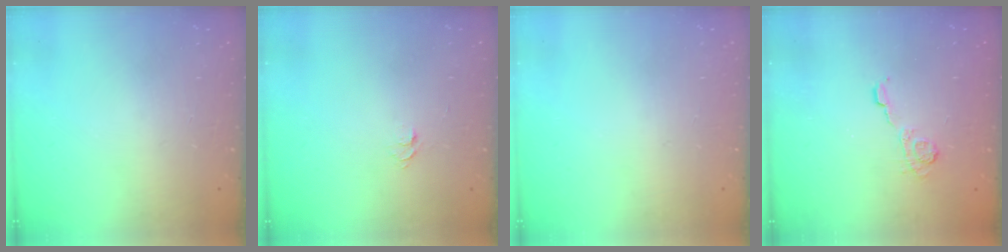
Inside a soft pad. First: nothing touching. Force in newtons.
{"total": 4.7, "press": 4.6, "slide": 0.5}
{"total": 0.0}
{"total": 5.2, "press": 5.2, "slide": 0.4}